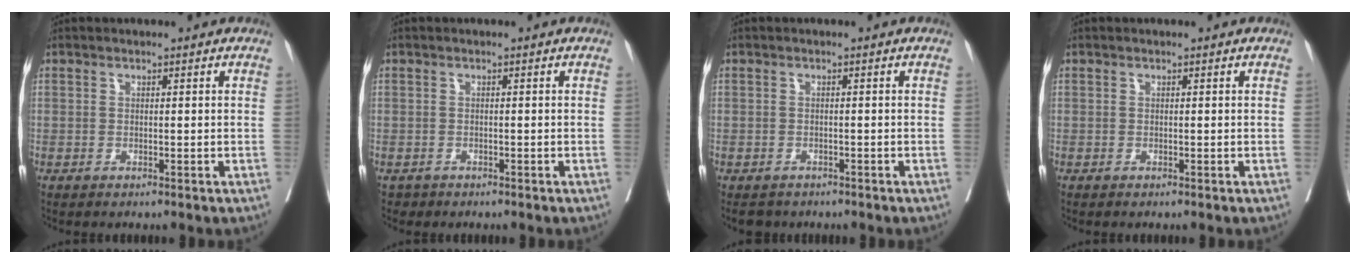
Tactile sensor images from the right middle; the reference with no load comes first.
{"total": 1.0, "force": [-0.8, 0.6, -0.1], "torque": [-0.006, 0.001, -0.013]}
{"total": 2.9, "force": [-2.5, 1.5, 0.5], "torque": [-0.007, -0.002, -0.036]}
{"total": 0.0}